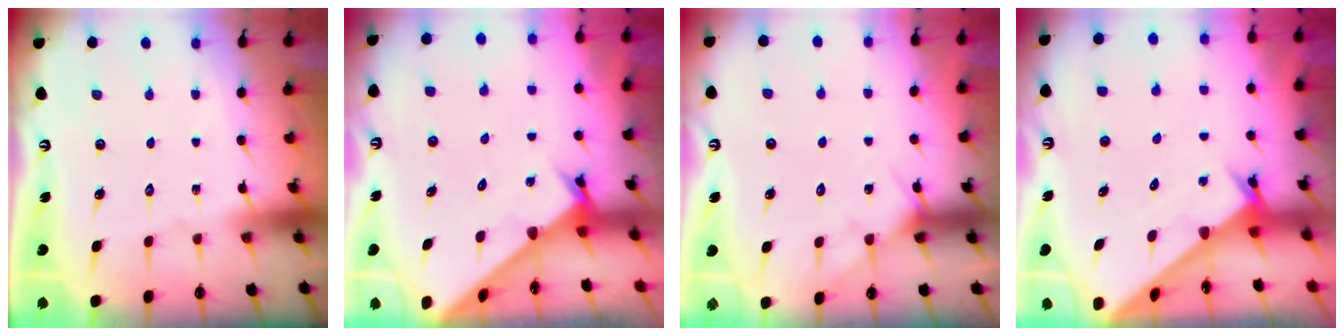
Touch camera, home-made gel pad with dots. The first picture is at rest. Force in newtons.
{"total": 2.4, "press": 2.4, "slide": 0.1}
{"total": 5.5, "press": 5.5, "slide": 0.5}
{"total": 2.3, "press": 2.3, "slide": 0.2}